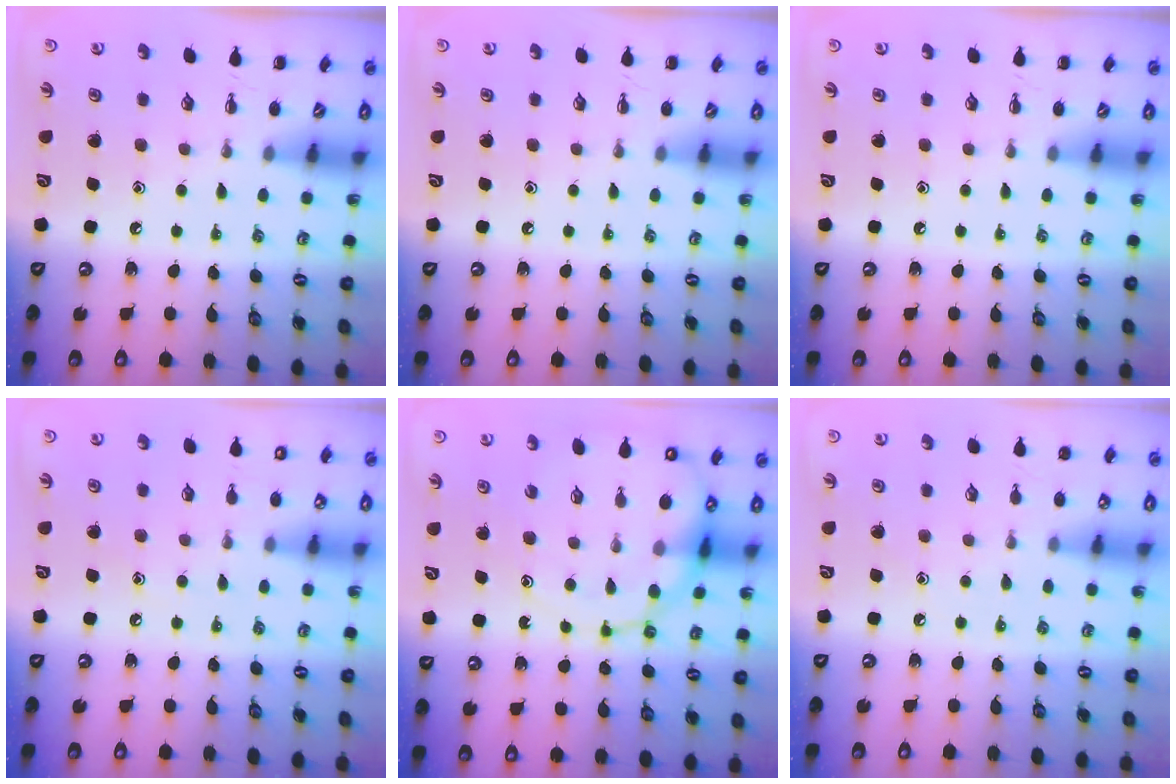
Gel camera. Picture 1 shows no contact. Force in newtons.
{"total": 0.0}
{"total": 0.0}
{"total": 6.6, "press": 6.4, "slide": 1.6}
{"total": 14.5, "press": 14.0, "slide": 3.8}
{"total": 5.1, "press": 5.0, "slide": 1.4}